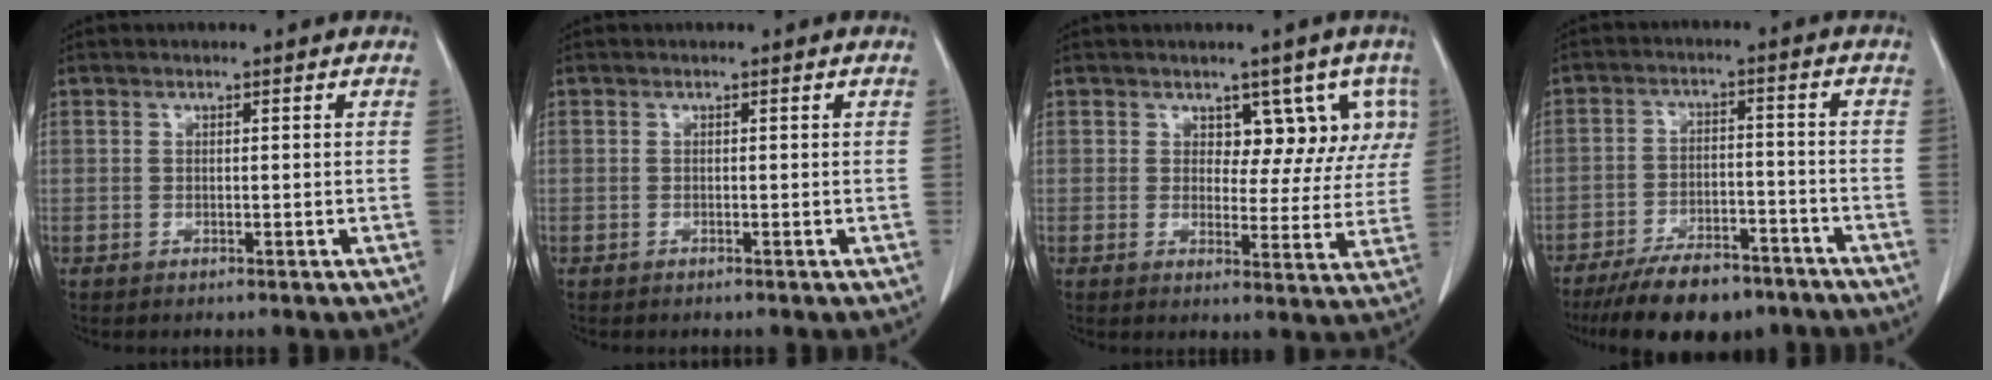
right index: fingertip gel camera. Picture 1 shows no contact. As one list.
[{"total": 0.0}, {"total": 7.2, "force": [3.9, 4.6, 4.0], "torque": [-0.020, 0.004, 0.044]}, {"total": 12.6, "force": [-9.9, 4.6, 6.1], "torque": [-0.090, 0.000, -0.156]}]